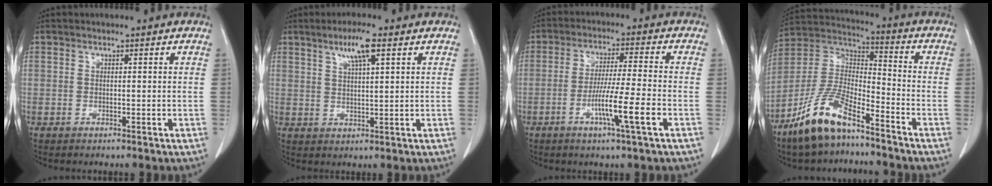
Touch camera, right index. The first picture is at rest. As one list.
[{"total": 5.2, "force": [2.9, 0.4, 4.3], "torque": [-0.079, 0.004, 0.052]}, {"total": 8.6, "force": [-3.3, -0.7, 8.0], "torque": [-0.141, -0.011, -0.060]}, {"total": 13.1, "force": [-9.3, 3.5, 8.5], "torque": [-0.184, 0.003, -0.179]}]